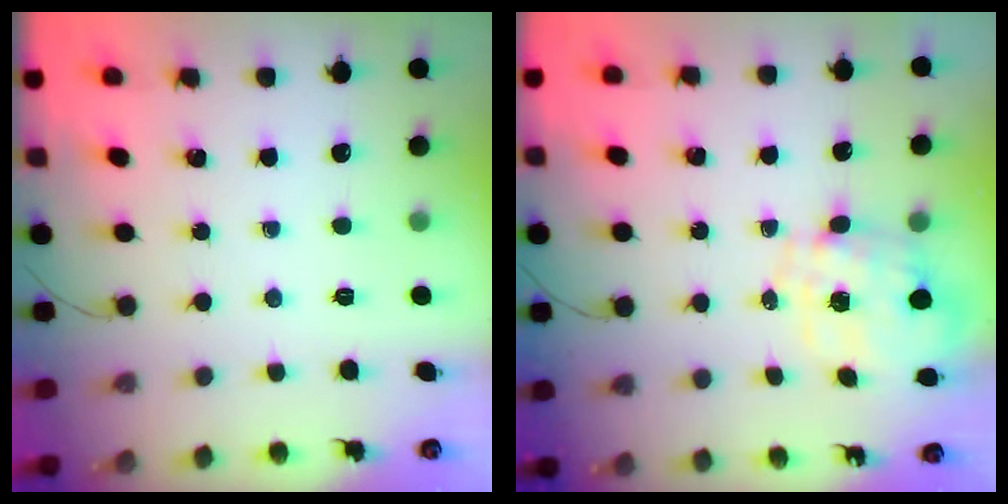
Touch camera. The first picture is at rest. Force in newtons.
{"total": 2.0, "press": 1.7, "slide": 1.1}